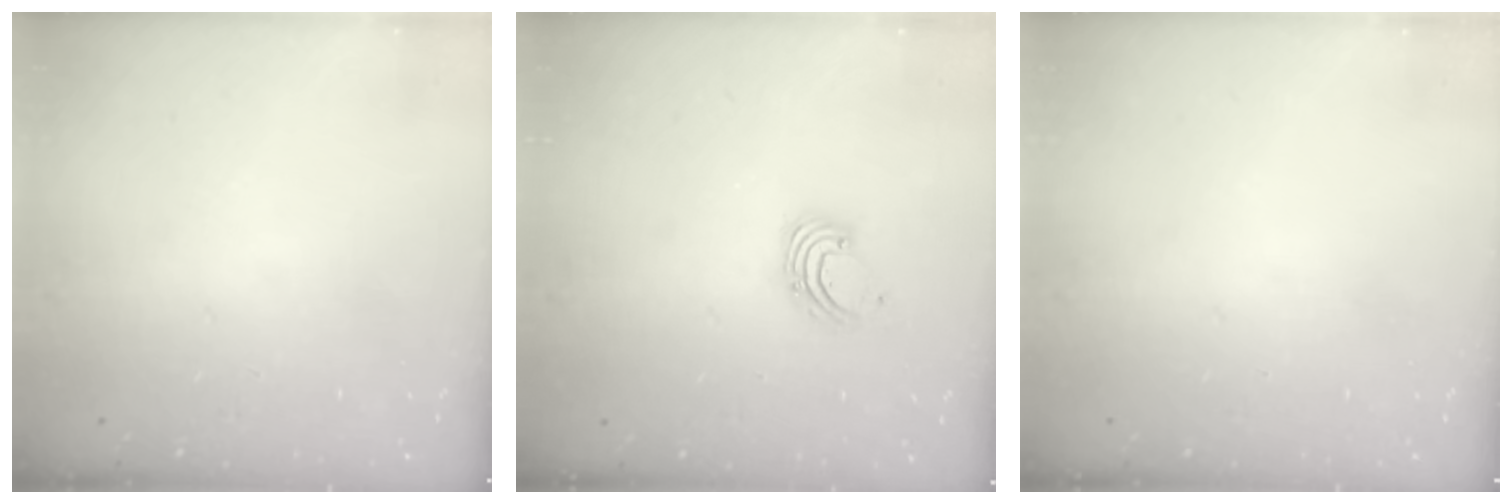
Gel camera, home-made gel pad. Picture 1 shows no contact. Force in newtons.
{"total": 2.2, "press": 2.2, "slide": 0.2}
{"total": 0.0}